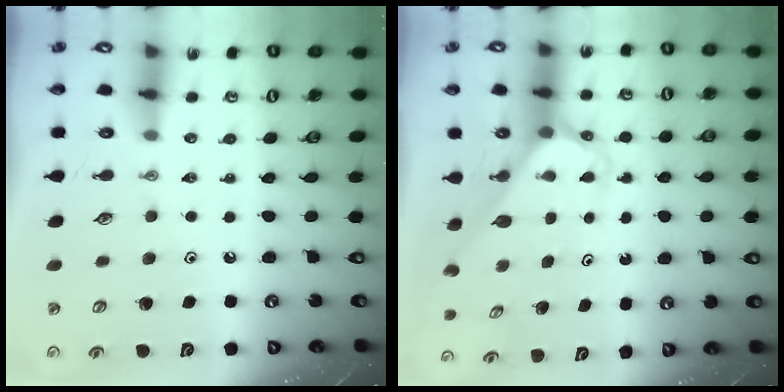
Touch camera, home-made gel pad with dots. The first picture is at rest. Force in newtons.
{"total": 2.6, "press": 2.6, "slide": 0.2}